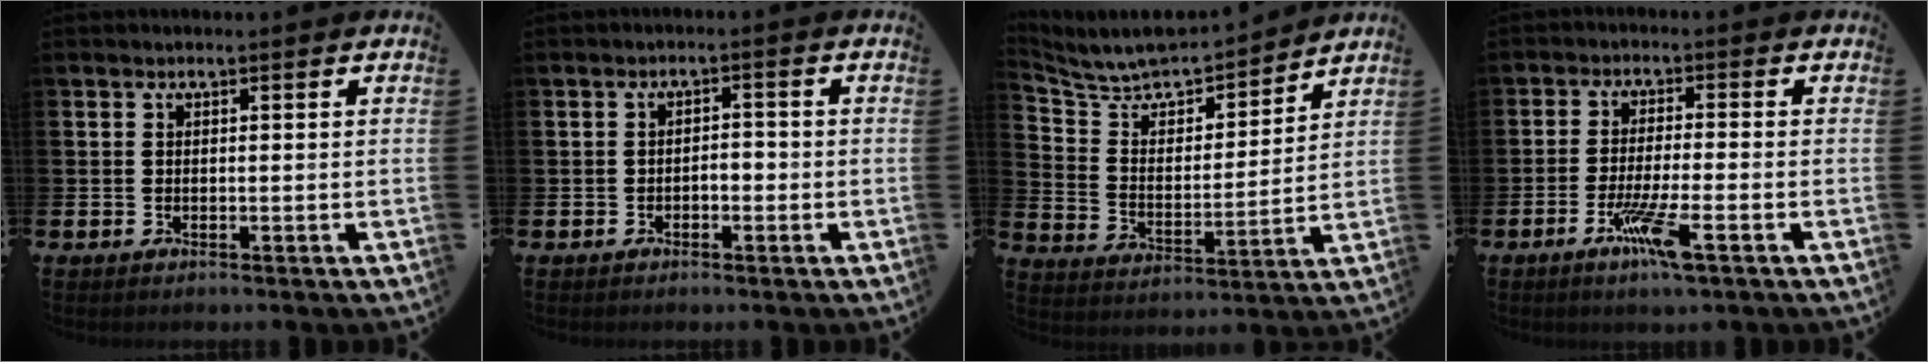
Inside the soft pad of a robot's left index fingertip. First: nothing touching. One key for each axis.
{"total": 1.5, "fx": -0.8, "fy": 0.9, "fz": 0.9, "tx": -0.011, "ty": 0.002, "tz": -0.019}
{"total": 8.3, "fx": 7.9, "fy": 2.0, "fz": 1.6, "tx": -0.066, "ty": -0.068, "tz": 0.136}
{"total": 5.7, "fx": -3.0, "fy": 0.7, "fz": 4.8, "tx": -0.099, "ty": -0.012, "tz": -0.050}